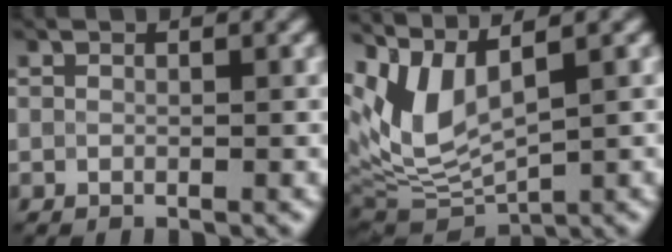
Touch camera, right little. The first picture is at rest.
{"total": 7.2, "force": [3.0, 3.2, 5.7], "torque": [-0.136, -0.001, 0.062]}